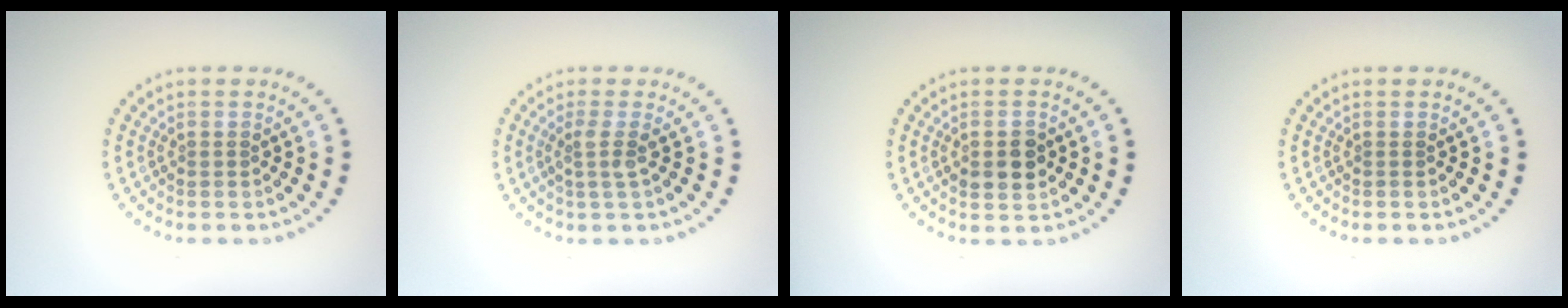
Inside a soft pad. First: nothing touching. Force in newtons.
{"total": 1.7, "press": 1.2, "slide": 1.1}
{"total": 3.0, "press": 3.0, "slide": 0.2}
{"total": 0.0}